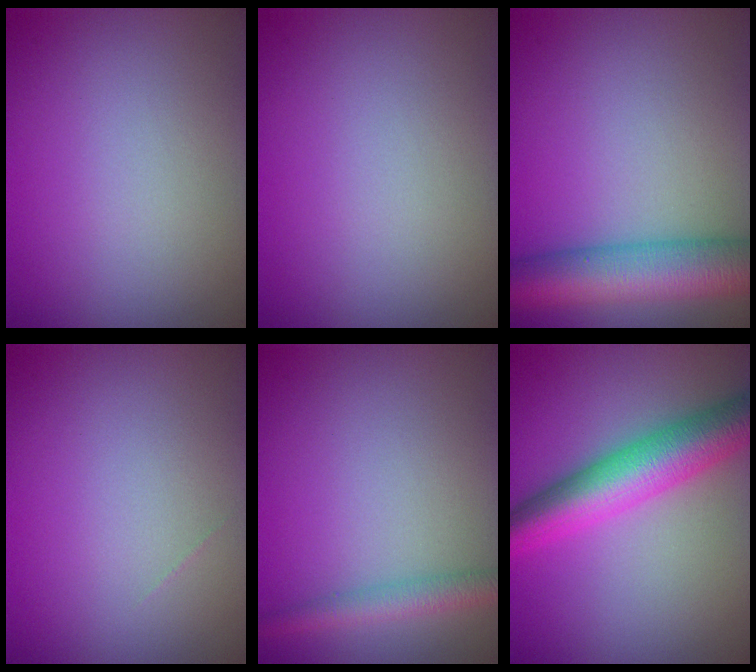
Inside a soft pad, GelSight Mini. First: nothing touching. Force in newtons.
{"total": 0.0}
{"total": 7.9, "press": 7.9, "slide": 0.2}
{"total": 0.0}
{"total": 2.4, "press": 2.4, "slide": 0.2}
{"total": 7.0, "press": 7.0, "slide": 0.2}